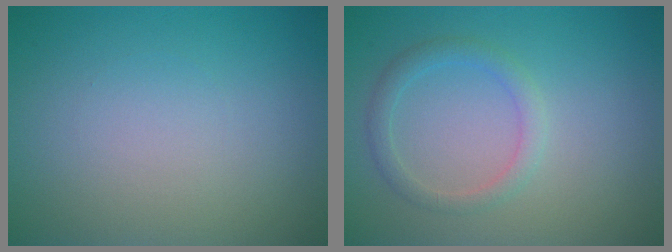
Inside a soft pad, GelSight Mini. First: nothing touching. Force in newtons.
{"total": 1.9, "press": 1.9, "slide": 0.1}